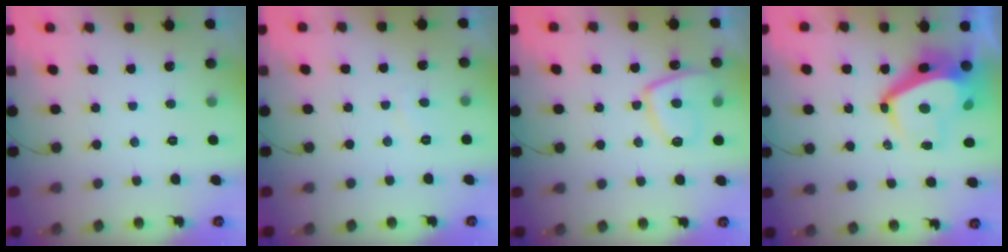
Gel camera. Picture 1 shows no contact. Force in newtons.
{"total": 1.3, "press": 1.2, "slide": 0.5}
{"total": 10.6, "press": 10.5, "slide": 1.2}
{"total": 8.4, "press": 8.4, "slide": 0.6}